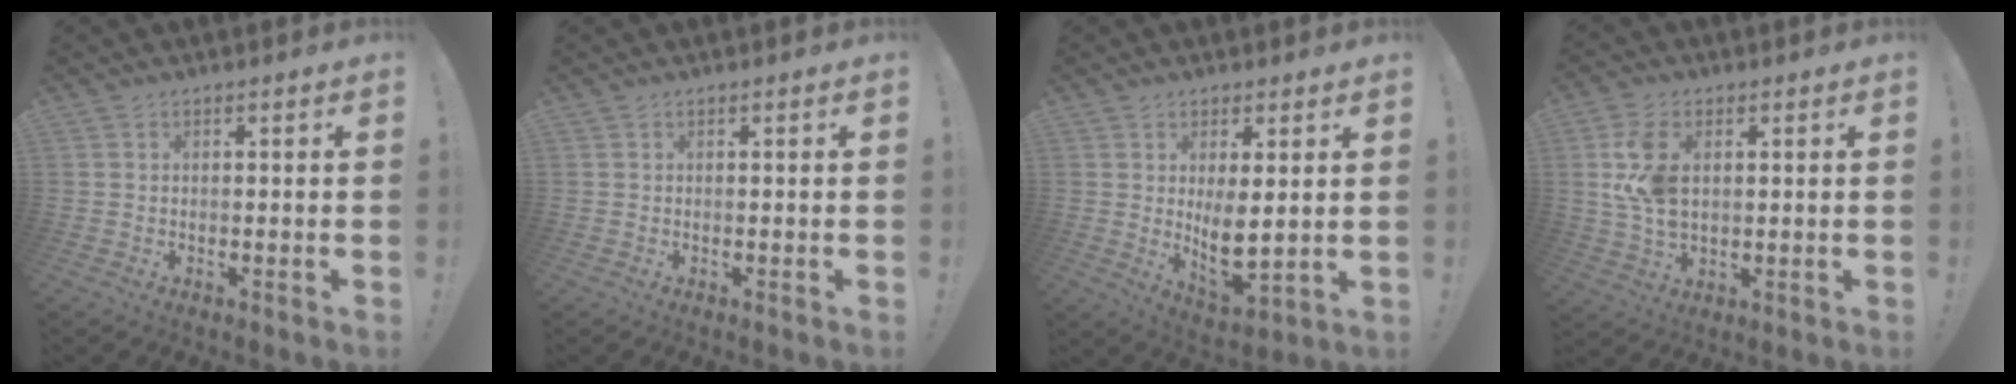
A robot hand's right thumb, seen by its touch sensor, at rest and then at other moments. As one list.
[{"total": 0.0}, {"total": 8.6, "force": [2.0, 3.6, 7.5], "torque": [-0.108, -0.033, 0.040]}, {"total": 10.9, "force": [2.1, 6.9, 8.2], "torque": [-0.159, -0.010, 0.038]}]